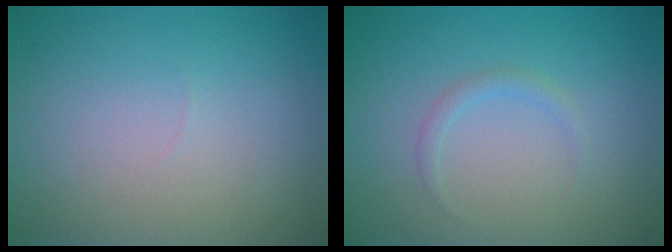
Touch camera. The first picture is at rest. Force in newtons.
{"total": 1.0, "press": 1.0, "slide": 0.0}